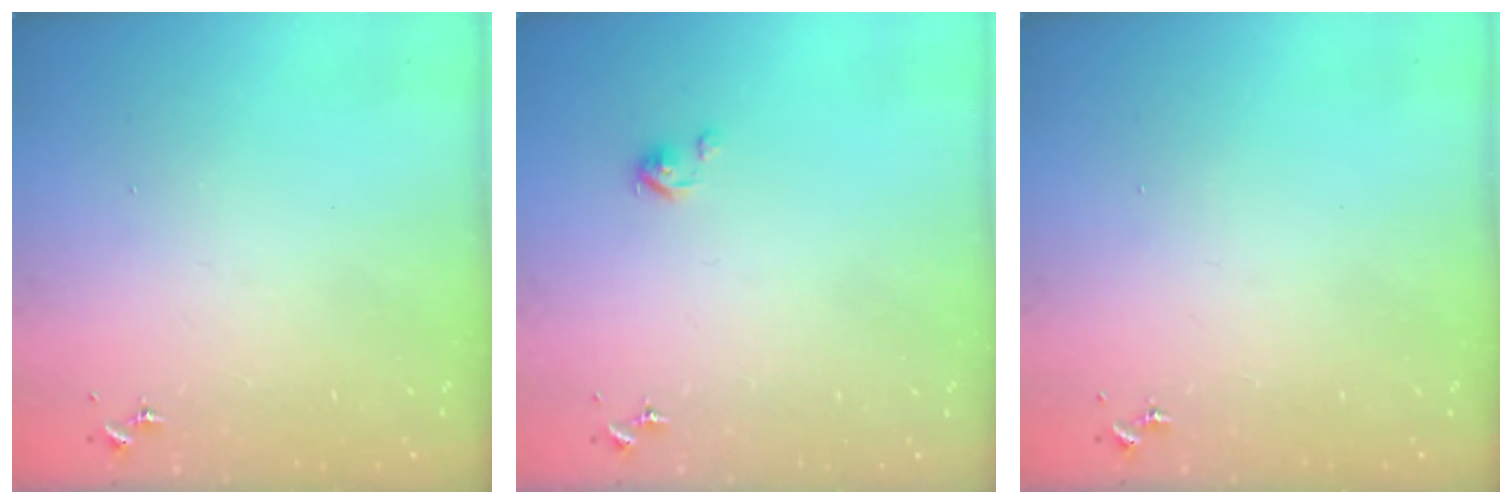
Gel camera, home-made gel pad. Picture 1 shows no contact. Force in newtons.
{"total": 3.7, "press": 3.6, "slide": 0.3}
{"total": 0.0}